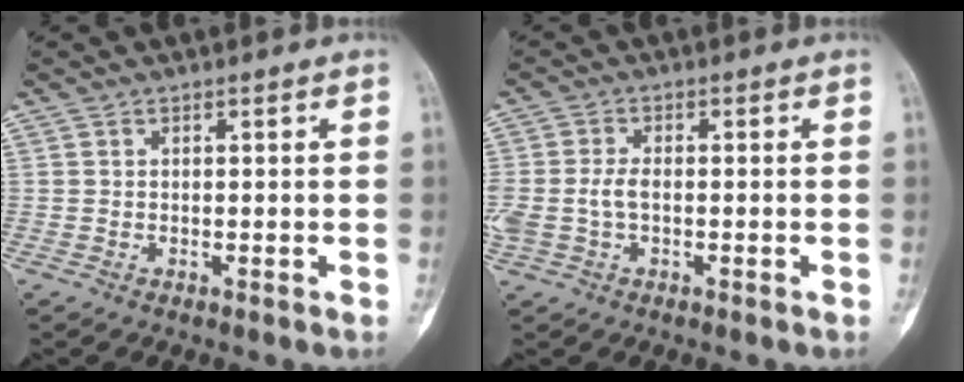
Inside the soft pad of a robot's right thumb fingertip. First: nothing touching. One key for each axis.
{"total": 5.4, "fx": -0.6, "fy": 3.3, "fz": 4.2, "tx": -0.109, "ty": 0.015, "tz": -0.010}